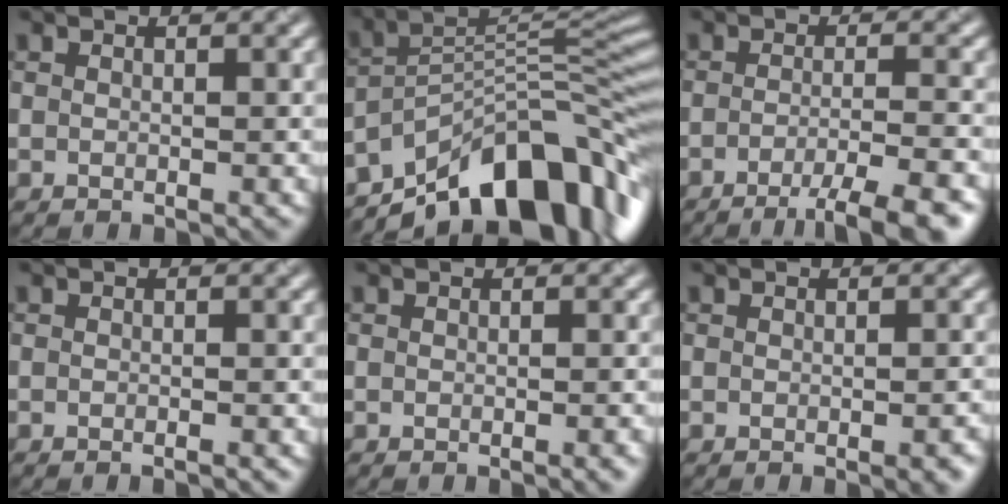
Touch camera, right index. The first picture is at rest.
{"total": 13.2, "force": [-8.4, 5.1, 8.8], "torque": [-0.134, 0.023, -0.150]}
{"total": 6.2, "force": [-3.7, 1.2, 4.8], "torque": [-0.060, 0.003, -0.056]}
{"total": 0.8, "force": [-0.5, 0.1, 0.6], "torque": [-0.004, -0.002, -0.009]}
{"total": 1.2, "force": [-0.5, 0.3, 1.1], "torque": [-0.010, -0.002, -0.008]}
{"total": 2.2, "force": [-0.9, 0.5, 1.9], "torque": [-0.019, -0.001, -0.011]}